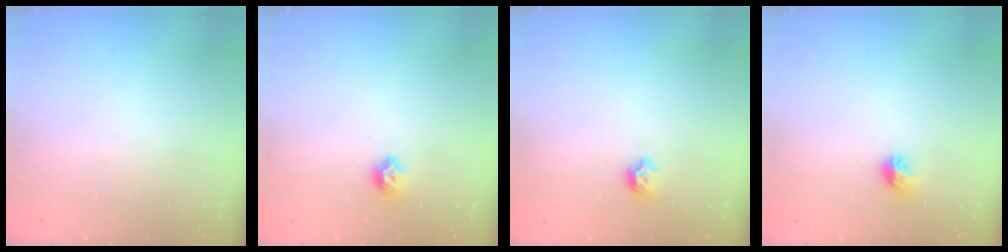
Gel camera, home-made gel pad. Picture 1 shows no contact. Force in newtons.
{"total": 6.9, "press": 6.8, "slide": 0.9}
{"total": 5.9, "press": 5.8, "slide": 1.0}
{"total": 6.1, "press": 5.9, "slide": 1.2}